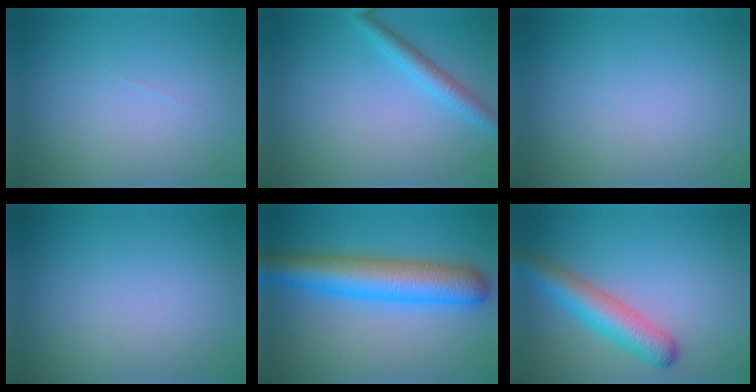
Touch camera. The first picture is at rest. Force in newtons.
{"total": 2.6, "press": 2.5, "slide": 0.1}
{"total": 0.0}
{"total": 0.0}
{"total": 8.4, "press": 8.4, "slide": 0.2}
{"total": 5.0, "press": 5.0, "slide": 0.2}